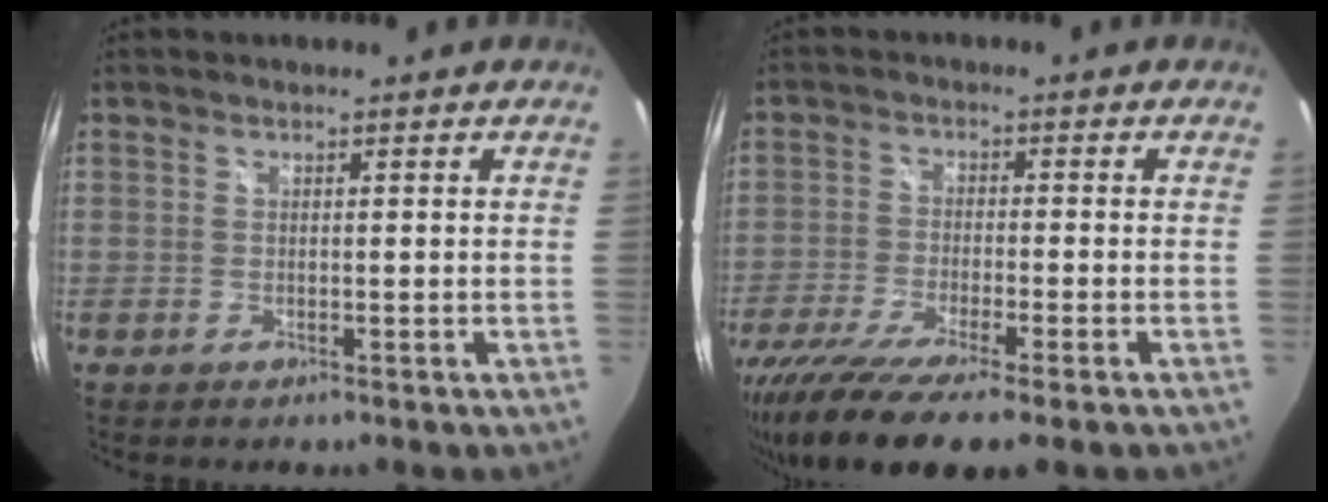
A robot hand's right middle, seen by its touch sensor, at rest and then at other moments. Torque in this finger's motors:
{"motor_torque": [1.22, -0.91, 0.30, 0.19]}